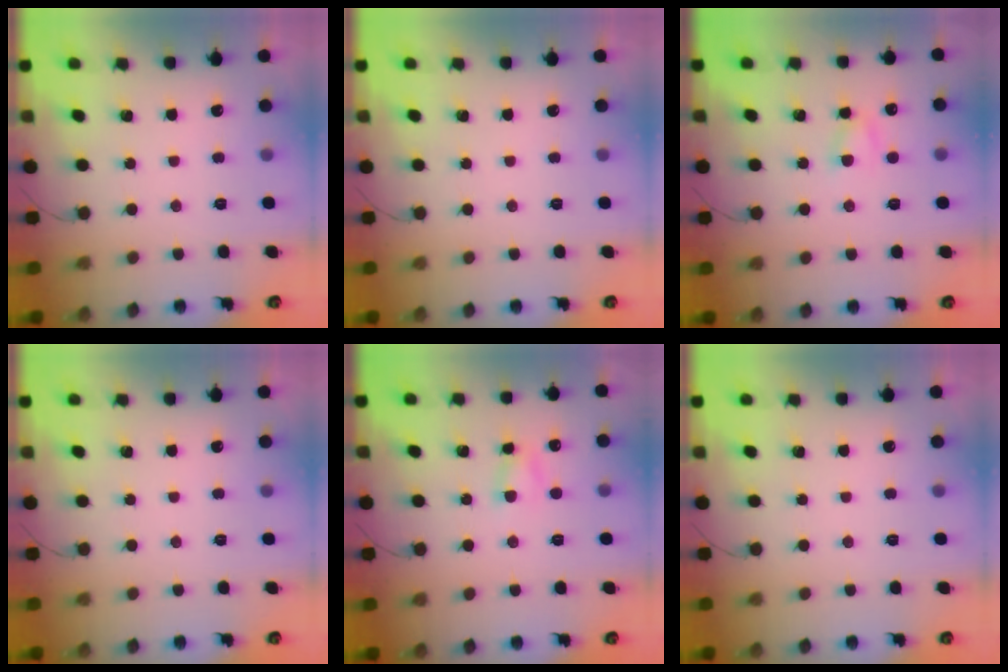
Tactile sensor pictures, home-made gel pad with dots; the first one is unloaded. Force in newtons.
{"total": 0.0}
{"total": 3.8, "press": 3.6, "slide": 1.3}
{"total": 0.0}
{"total": 4.0, "press": 3.9, "slide": 0.9}
{"total": 0.0}